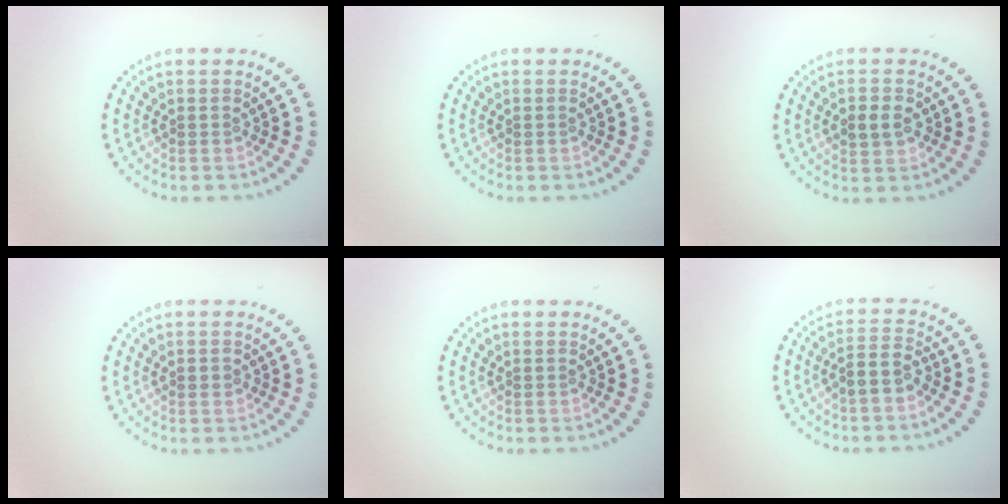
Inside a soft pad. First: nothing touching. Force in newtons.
{"total": 0.0}
{"total": 2.6, "press": 2.6, "slide": 0.2}
{"total": 1.0, "press": 1.0, "slide": 0.0}
{"total": 0.0}
{"total": 2.5, "press": 2.2, "slide": 1.2}